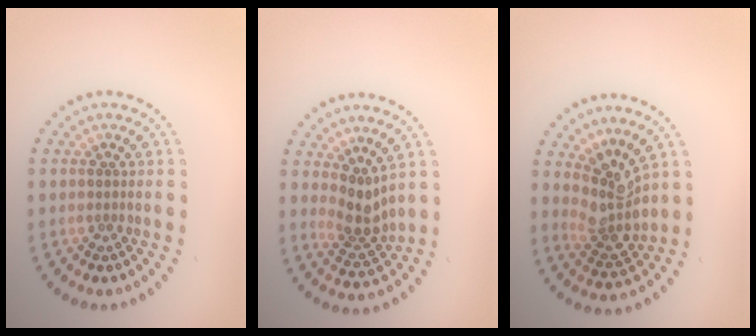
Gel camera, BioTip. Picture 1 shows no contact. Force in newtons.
{"total": 2.8, "press": 2.2, "slide": 1.8}
{"total": 3.5, "press": 3.0, "slide": 1.9}